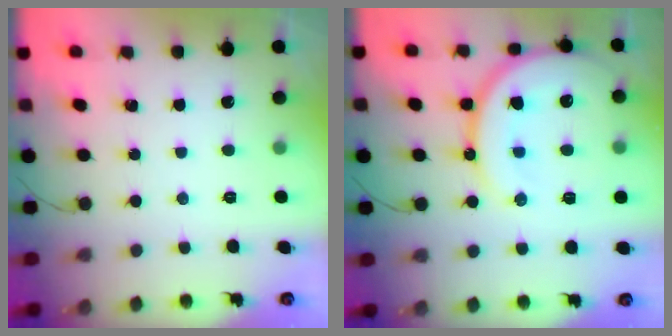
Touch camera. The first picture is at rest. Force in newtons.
{"total": 17.2, "press": 17.1, "slide": 1.6}